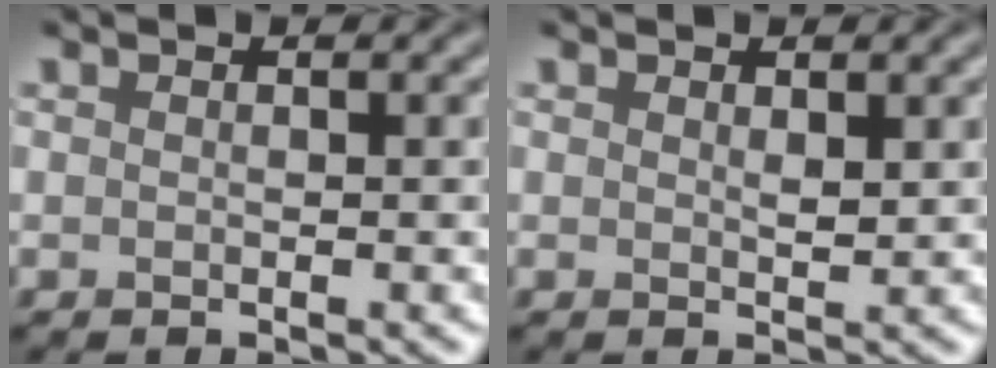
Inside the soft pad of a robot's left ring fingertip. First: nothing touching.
{"total": 0.9, "force": [0.5, 0.3, 0.7], "torque": [-0.012, -0.004, 0.010]}